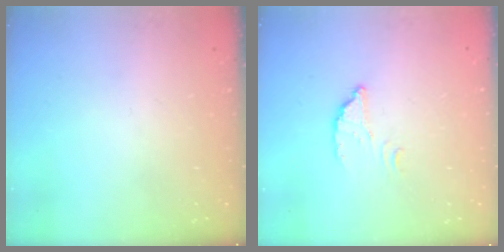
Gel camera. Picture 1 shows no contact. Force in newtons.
{"total": 2.7, "press": 2.7, "slide": 0.4}